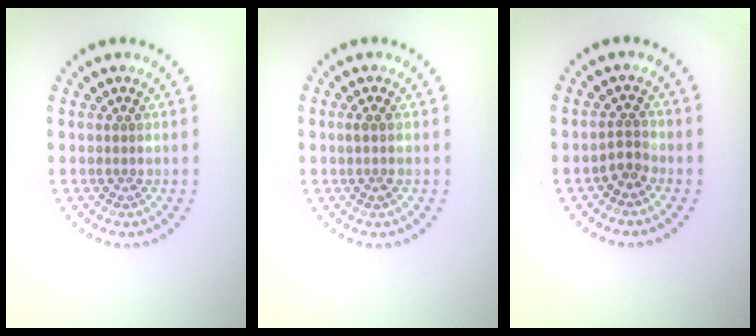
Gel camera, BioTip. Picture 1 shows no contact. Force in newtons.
{"total": 1.0, "press": 0.9, "slide": 0.5}
{"total": 1.5, "press": 1.2, "slide": 0.9}